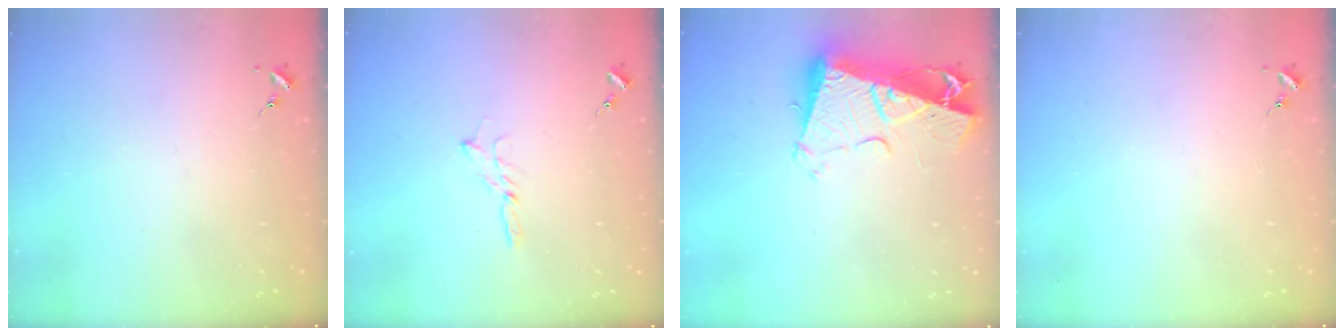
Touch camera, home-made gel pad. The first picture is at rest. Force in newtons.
{"total": 1.8, "press": 1.8, "slide": 0.2}
{"total": 14.0, "press": 13.9, "slide": 1.6}
{"total": 0.0}